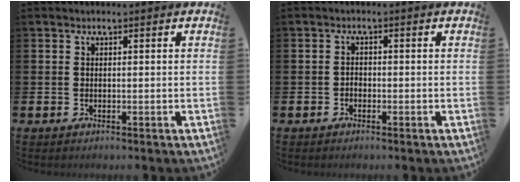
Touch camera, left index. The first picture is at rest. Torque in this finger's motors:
{"motor_torque": [-0.14, 0.14, -0.06, -0.01]}